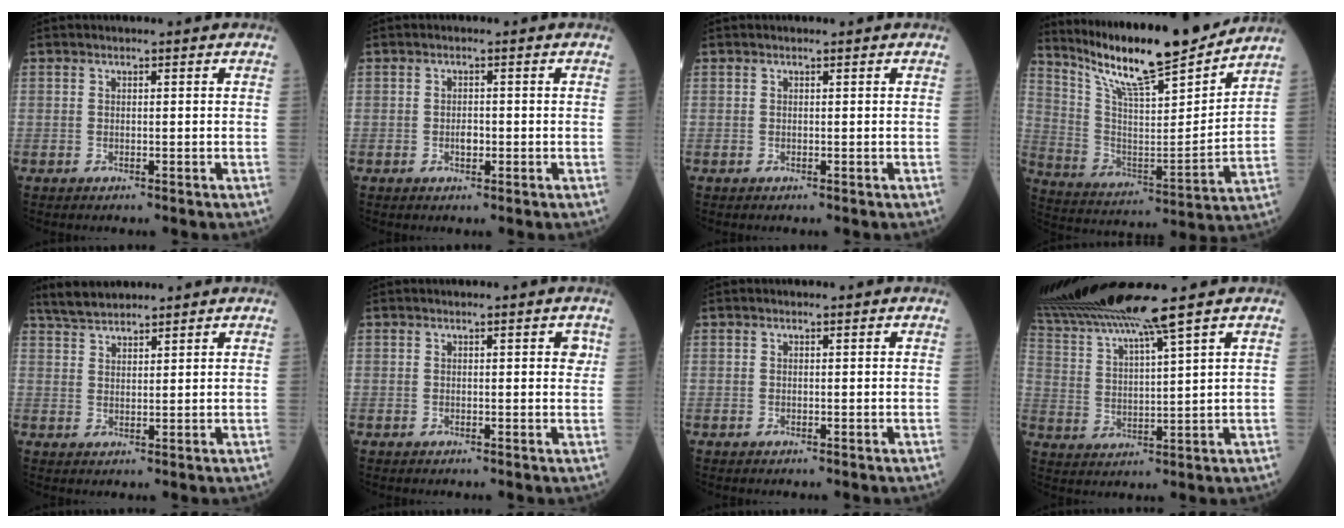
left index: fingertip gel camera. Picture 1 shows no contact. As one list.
[{"total": 1.6, "force": [-0.6, 0.9, 1.2], "torque": [-0.020, -0.001, -0.010]}, {"total": 0.0}, {"total": 19.8, "force": [17.0, 1.6, 10.0], "torque": [-0.177, -0.022, 0.285]}, {"total": 5.2, "force": [4.7, 1.2, 1.7], "torque": [-0.041, 0.020, 0.090]}, {"total": 1.7, "force": [0.8, 0.6, 1.4], "torque": [-0.013, 0.005, 0.005]}, {"total": 0.0}, {"total": 11.8, "force": [9.9, -2.1, 6.1], "torque": [-0.117, 0.008, 0.184]}]